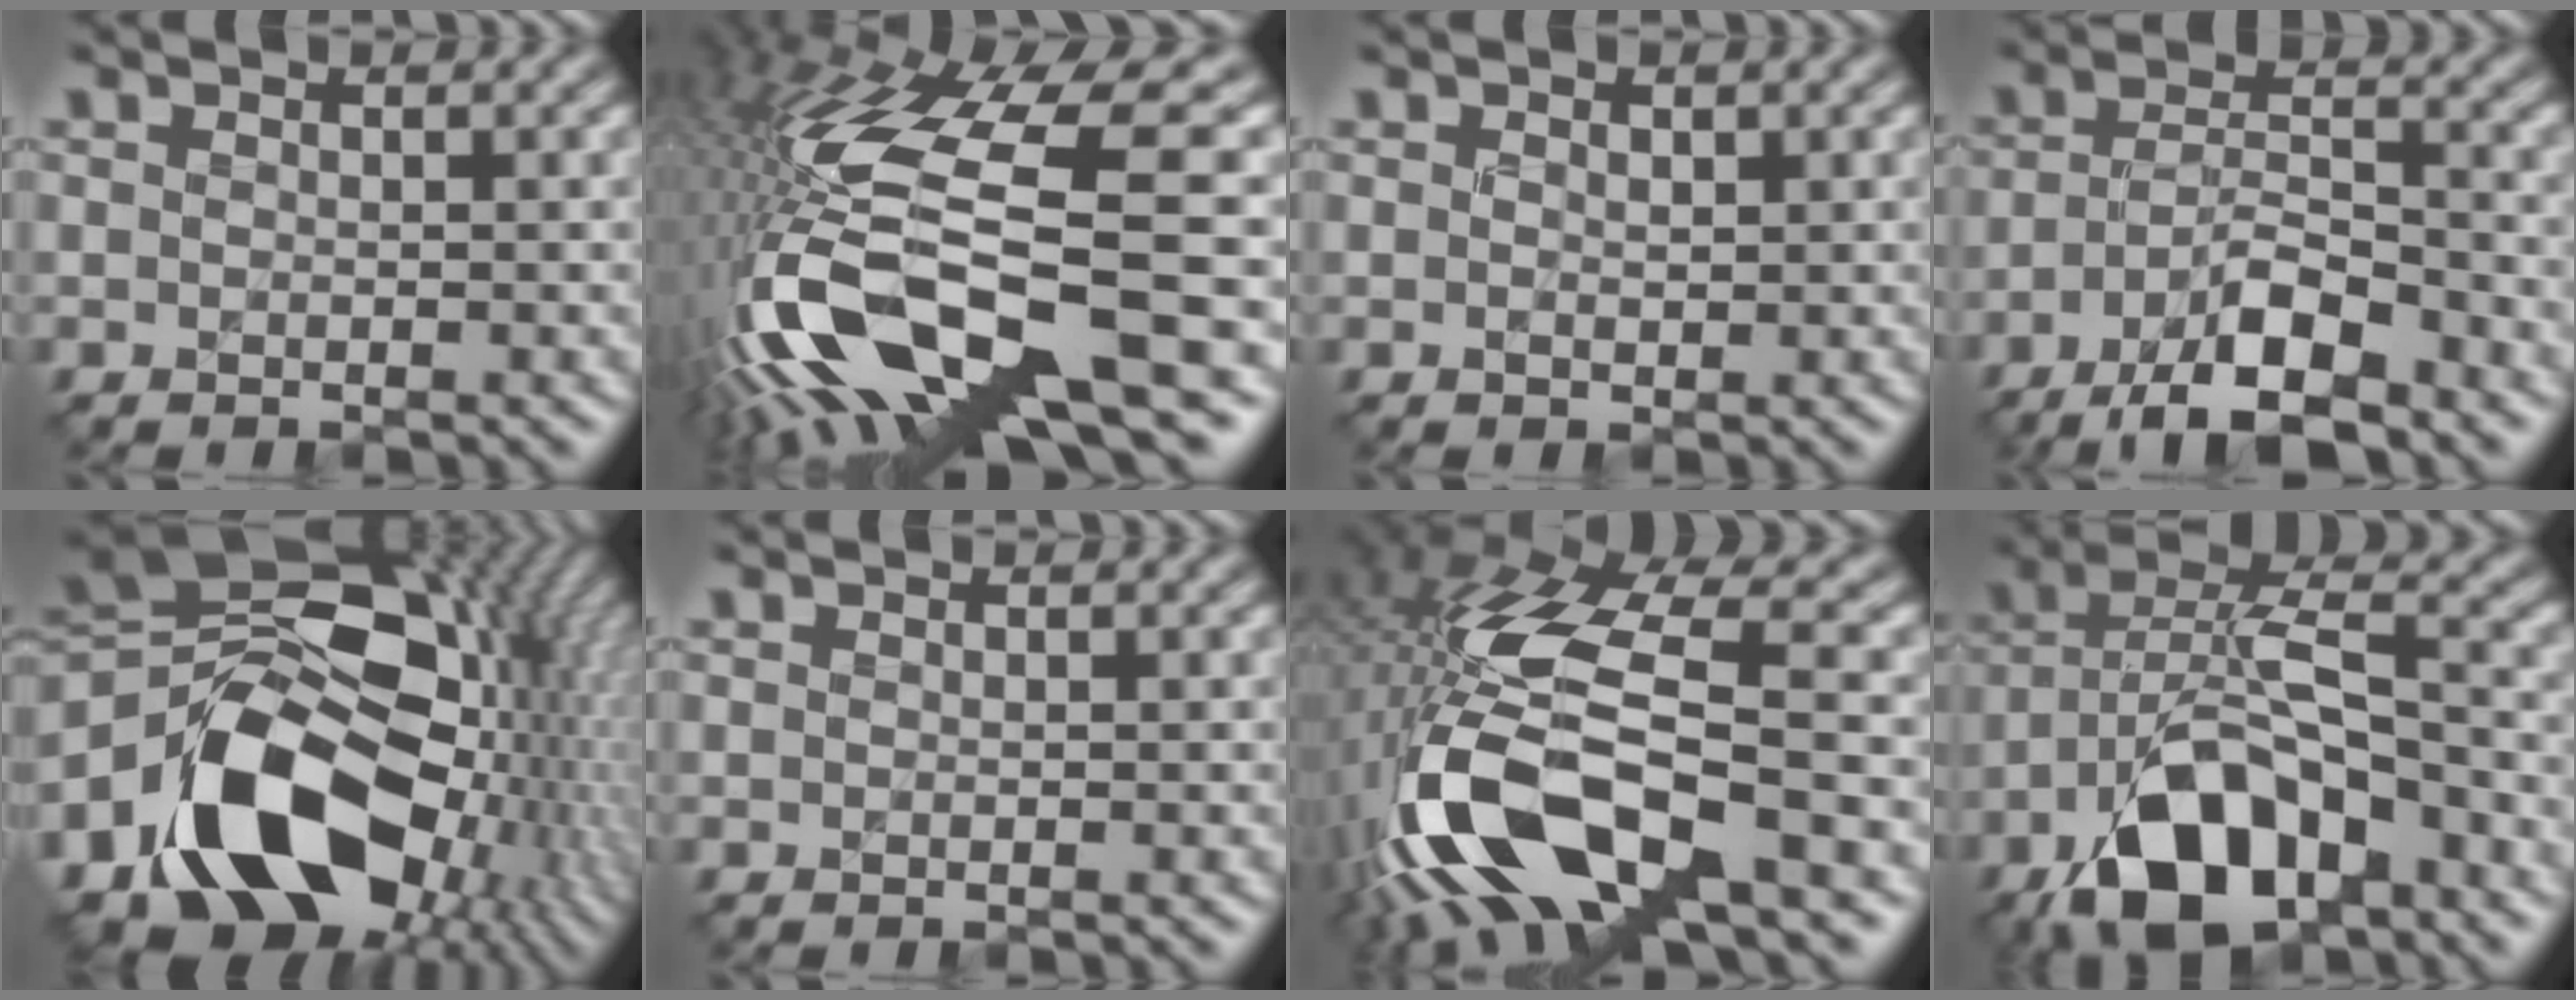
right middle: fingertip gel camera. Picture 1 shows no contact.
{"total": 15.9, "force": [-4.7, 5.3, 14.2], "torque": [-0.287, -0.011, -0.076]}
{"total": 0.5, "force": [0.3, 0.4, 0.0], "torque": [0.001, 0.000, 0.005]}
{"total": 7.1, "force": [-5.0, 1.9, 4.8], "torque": [-0.082, 0.007, -0.089]}
{"total": 16.7, "force": [-4.2, 12.5, 10.2], "torque": [-0.166, -0.019, -0.069]}
{"total": 0.0}
{"total": 14.4, "force": [-4.6, 5.5, 12.5], "torque": [-0.260, -0.013, -0.081]}
{"total": 10.8, "force": [-6.0, 4.8, 7.5], "torque": [-0.142, 0.015, -0.116]}